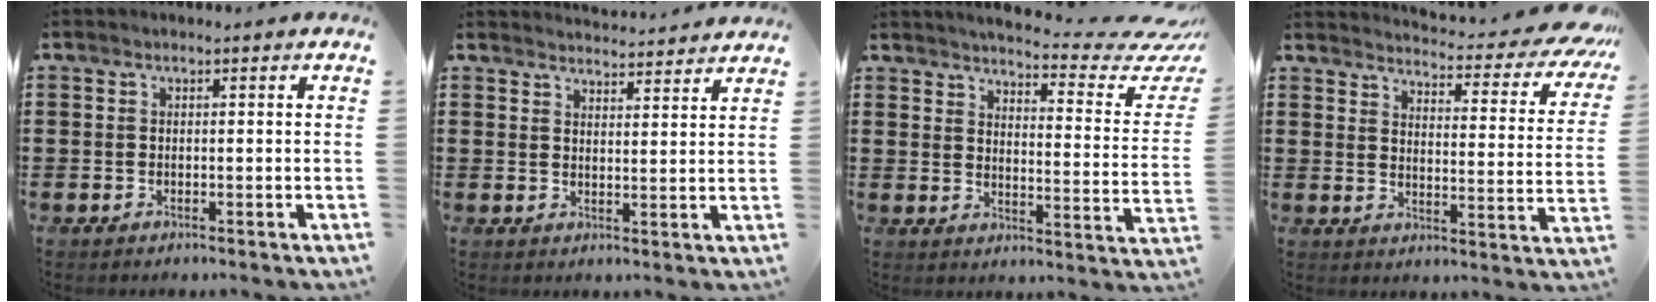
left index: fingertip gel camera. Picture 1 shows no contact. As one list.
[{"total": 3.2, "force": [3.2, -0.1, -0.1], "torque": [0.000, -0.022, 0.057]}, {"total": 4.4, "force": [3.8, -0.1, 2.2], "torque": [-0.039, -0.042, 0.052]}, {"total": 3.9, "force": [3.5, 0.1, 1.7], "torque": [-0.037, -0.036, 0.051]}]